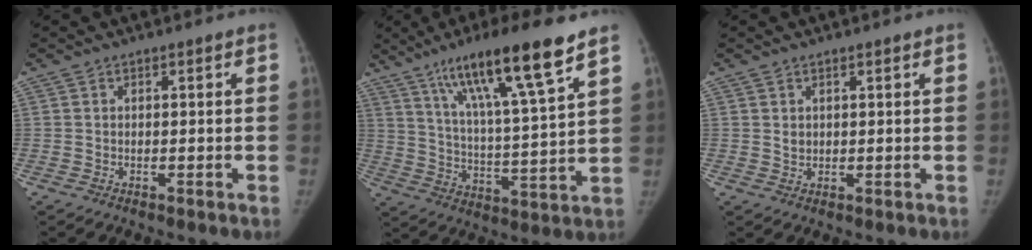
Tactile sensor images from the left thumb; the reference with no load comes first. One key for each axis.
{"total": 18.9, "fx": 11.9, "fy": 2.1, "fz": 14.6, "tx": -0.239, "ty": -0.045, "tz": 0.204}
{"total": 1.5, "fx": 0.8, "fy": 1.1, "fz": 0.7, "tx": -0.003, "ty": -0.006, "tz": 0.016}